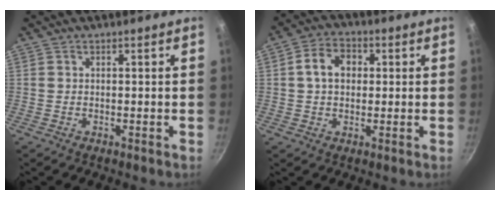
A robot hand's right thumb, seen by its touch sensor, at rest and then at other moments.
{"total": 7.3, "force": [1.1, 5.5, 4.7], "torque": [-0.060, 0.014, 0.009]}